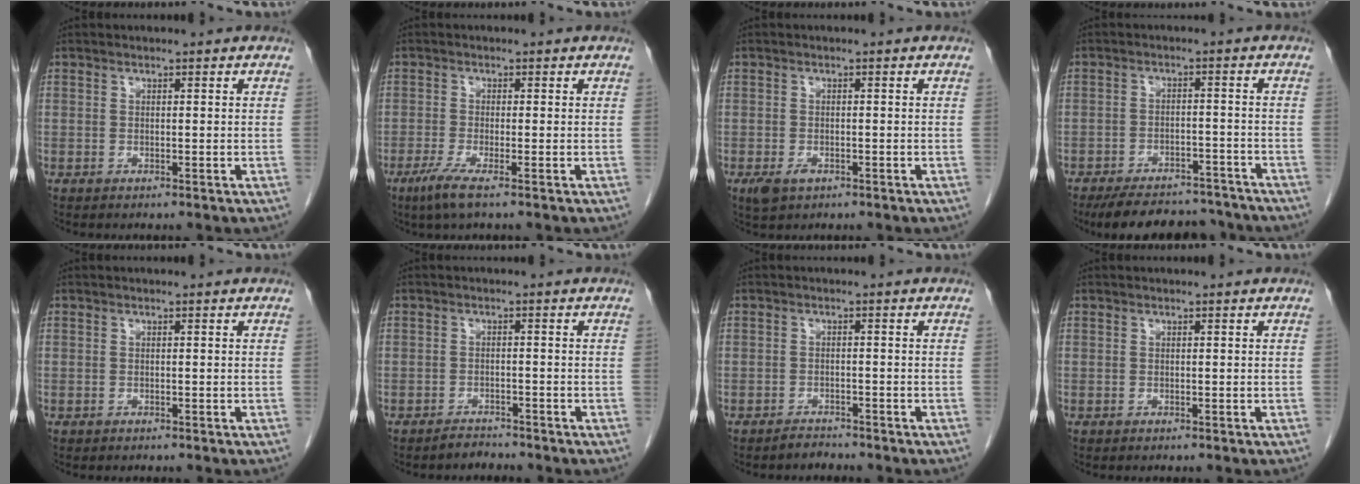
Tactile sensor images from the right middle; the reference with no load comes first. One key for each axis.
{"total": 3.5, "fx": -2.1, "fy": 0.0, "fz": 2.8, "tx": -0.063, "ty": -0.013, "tz": -0.044}
{"total": 2.5, "fx": -1.3, "fy": 1.4, "fz": 1.7, "tx": -0.035, "ty": -0.003, "tz": -0.014}
{"total": 13.7, "fx": -12.4, "fy": 4.2, "fz": 4.2, "tx": -0.066, "ty": 0.009, "tz": -0.166}
{"total": 0.0}
{"total": 1.7, "fx": -1.7, "fy": 0.4, "fz": -0.3, "tx": 0.001, "ty": -0.004, "tz": -0.026}
{"total": 1.5, "fx": -1.4, "fy": 0.3, "fz": -0.2, "tx": 0.000, "ty": -0.004, "tz": -0.023}
{"total": 0.0}